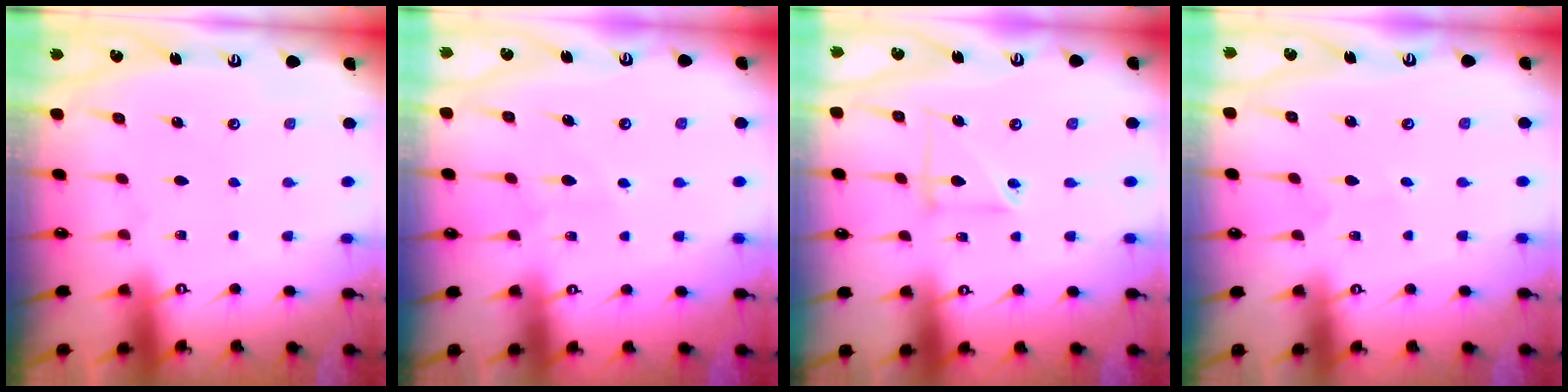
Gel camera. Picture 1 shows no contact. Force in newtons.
{"total": 5.5, "press": 5.5, "slide": 0.3}
{"total": 5.3, "press": 5.3, "slide": 0.5}
{"total": 1.0, "press": 1.0, "slide": 0.0}